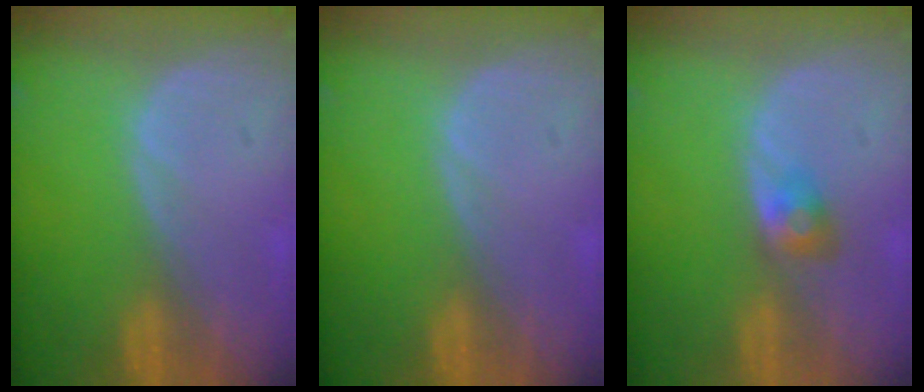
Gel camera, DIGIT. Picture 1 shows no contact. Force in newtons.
{"total": 0.0}
{"total": 2.8, "press": 2.5, "slide": 1.2}